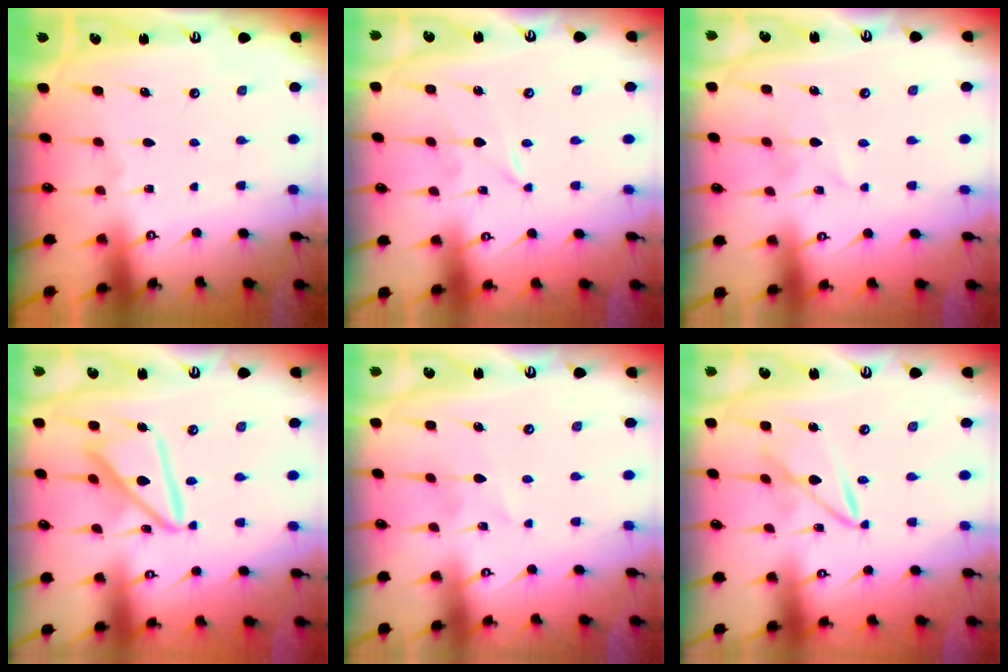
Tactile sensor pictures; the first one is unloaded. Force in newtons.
{"total": 0.0}
{"total": 2.9, "press": 2.9, "slide": 0.4}
{"total": 15.5, "press": 15.4, "slide": 1.6}
{"total": 2.7, "press": 2.7, "slide": 0.2}
{"total": 6.0, "press": 6.0, "slide": 0.5}